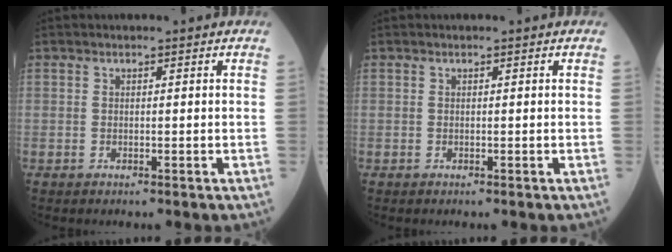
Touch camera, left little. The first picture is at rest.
{"total": 0.0}